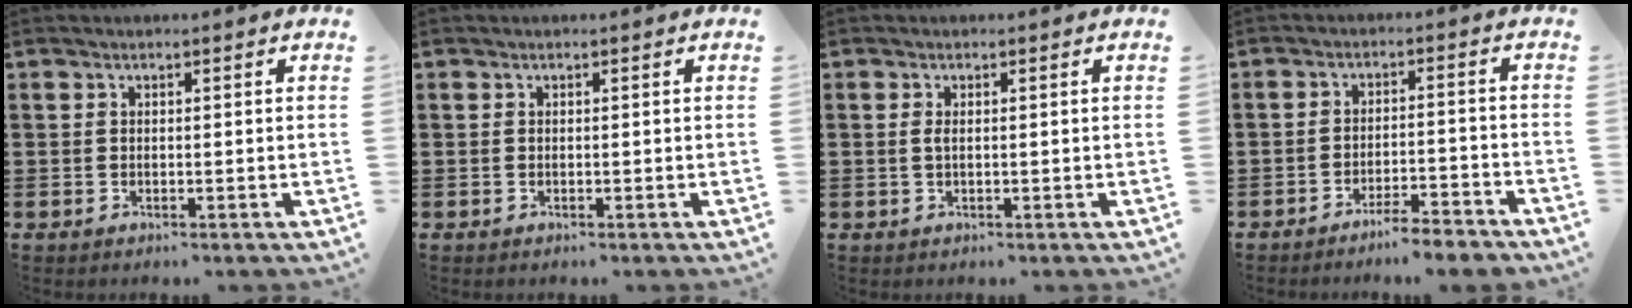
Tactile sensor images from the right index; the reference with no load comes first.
{"total": 0.0}
{"total": 1.2, "force": [0.0, 0.4, 1.1], "torque": [-0.030, -0.001, -0.003]}
{"total": 4.2, "force": [-4.0, -0.2, 1.3], "torque": [-0.023, -0.002, -0.079]}